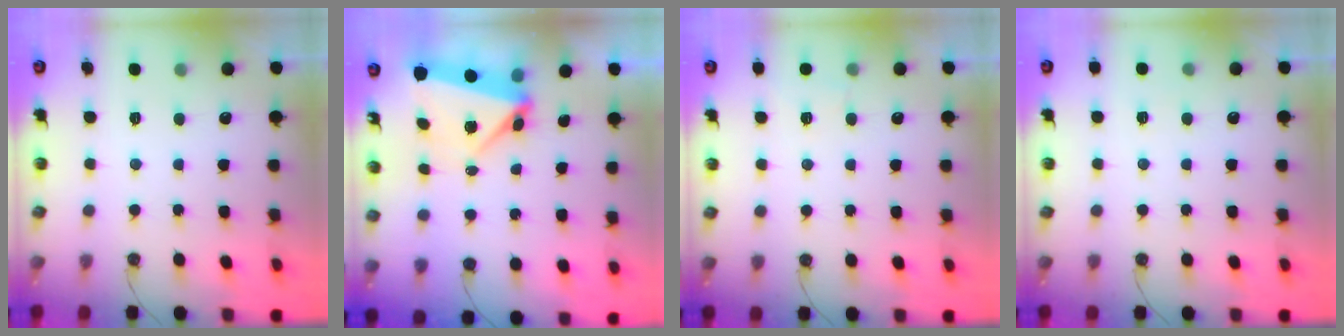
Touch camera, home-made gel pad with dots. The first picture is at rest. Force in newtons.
{"total": 5.7, "press": 5.4, "slide": 2.0}
{"total": 3.7, "press": 3.7, "slide": 0.3}
{"total": 2.6, "press": 1.9, "slide": 1.8}